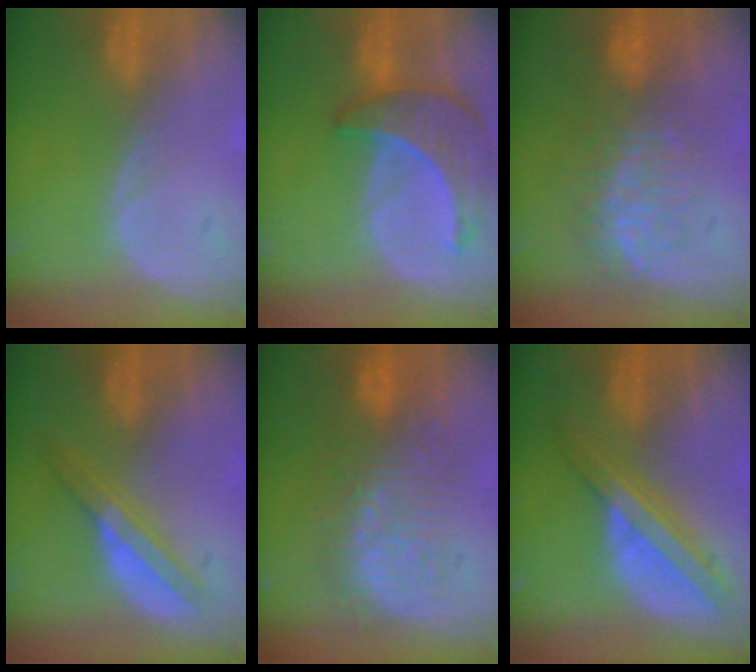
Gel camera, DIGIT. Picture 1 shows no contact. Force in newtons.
{"total": 8.4, "press": 7.8, "slide": 3.3}
{"total": 7.8, "press": 7.6, "slide": 2.1}
{"total": 5.5, "press": 5.2, "slide": 1.8}
{"total": 9.0, "press": 8.7, "slide": 2.2}
{"total": 8.1, "press": 6.9, "slide": 4.4}